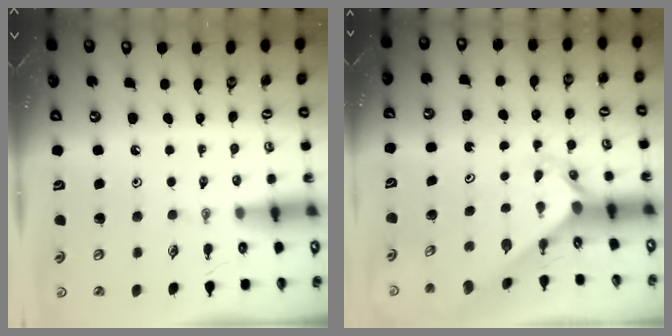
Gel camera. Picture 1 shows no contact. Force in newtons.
{"total": 2.3, "press": 2.3, "slide": 0.2}